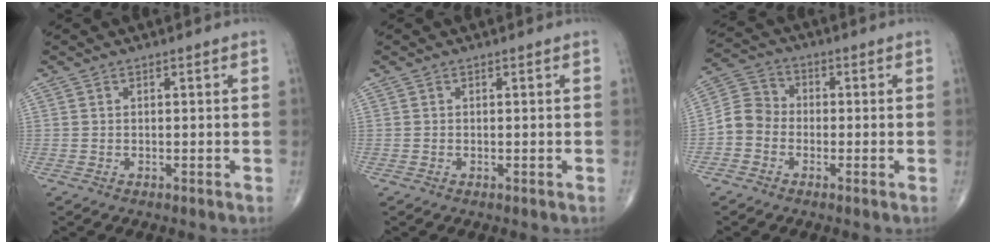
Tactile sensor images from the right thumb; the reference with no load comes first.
{"total": 0.0}
{"total": 6.1, "force": [-1.8, 5.3, 2.4], "torque": [-0.029, 0.023, -0.051]}